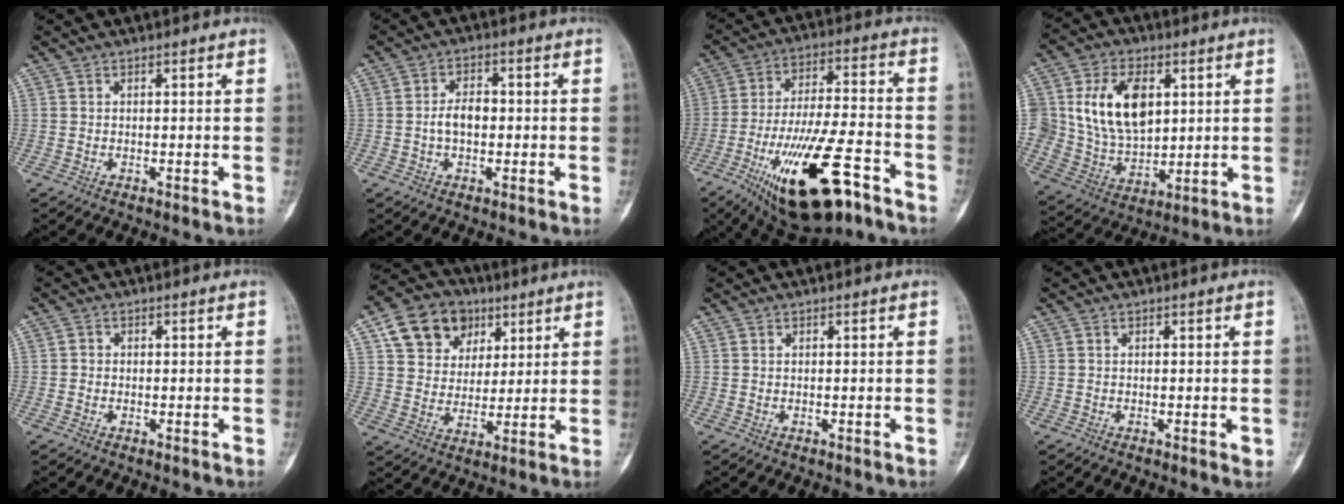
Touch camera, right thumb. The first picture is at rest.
{"total": 4.7, "force": [-0.4, 3.0, 3.7], "torque": [-0.061, 0.015, -0.012]}
{"total": 22.2, "force": [-11.9, 7.2, 17.3], "torque": [-0.302, 0.049, -0.191]}
{"total": 15.9, "force": [3.9, 10.6, 11.2], "torque": [-0.167, -0.011, 0.082]}
{"total": 1.1, "force": [-0.2, 1.1, 0.3], "torque": [0.002, 0.005, -0.007]}
{"total": 13.2, "force": [6.2, 10.3, 5.5], "torque": [-0.063, -0.007, 0.109]}
{"total": 0.0}
{"total": 1.0, "force": [-0.1, 0.4, 0.9], "torque": [-0.014, -0.004, -0.001]}